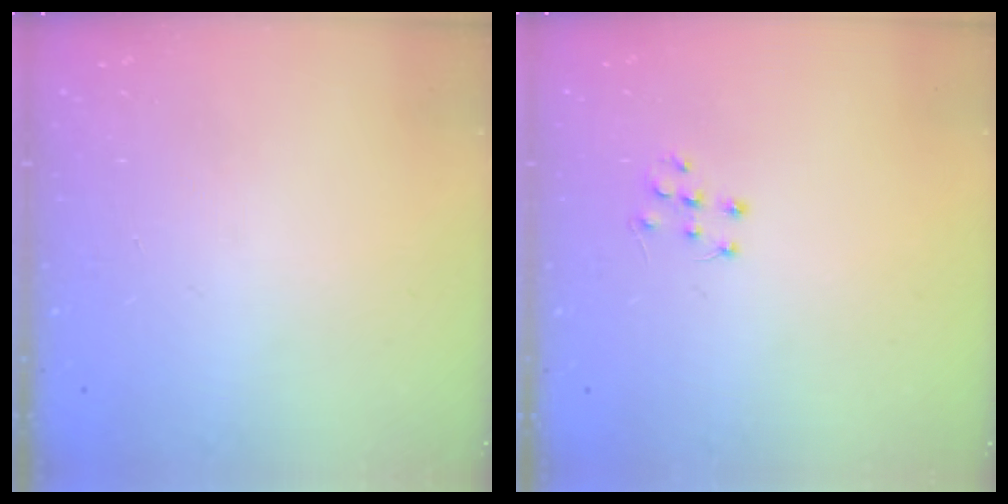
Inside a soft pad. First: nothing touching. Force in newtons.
{"total": 6.1, "press": 6.1, "slide": 0.4}